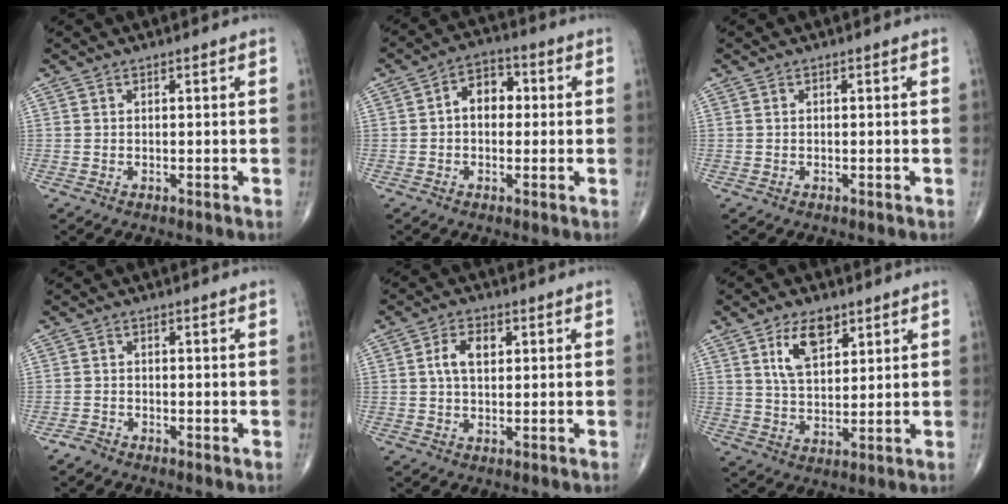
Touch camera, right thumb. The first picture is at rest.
{"total": 6.5, "force": [0.4, 4.6, 4.5], "torque": [-0.047, 0.020, -0.005]}
{"total": 0.0}
{"total": 1.4, "force": [-1.2, 0.5, 0.5], "torque": [-0.011, -0.003, -0.028]}
{"total": 5.1, "force": [1.2, 3.0, 3.9], "torque": [-0.071, 0.007, 0.018]}
{"total": 8.5, "force": [4.2, 4.5, 5.9], "torque": [-0.087, -0.022, 0.081]}